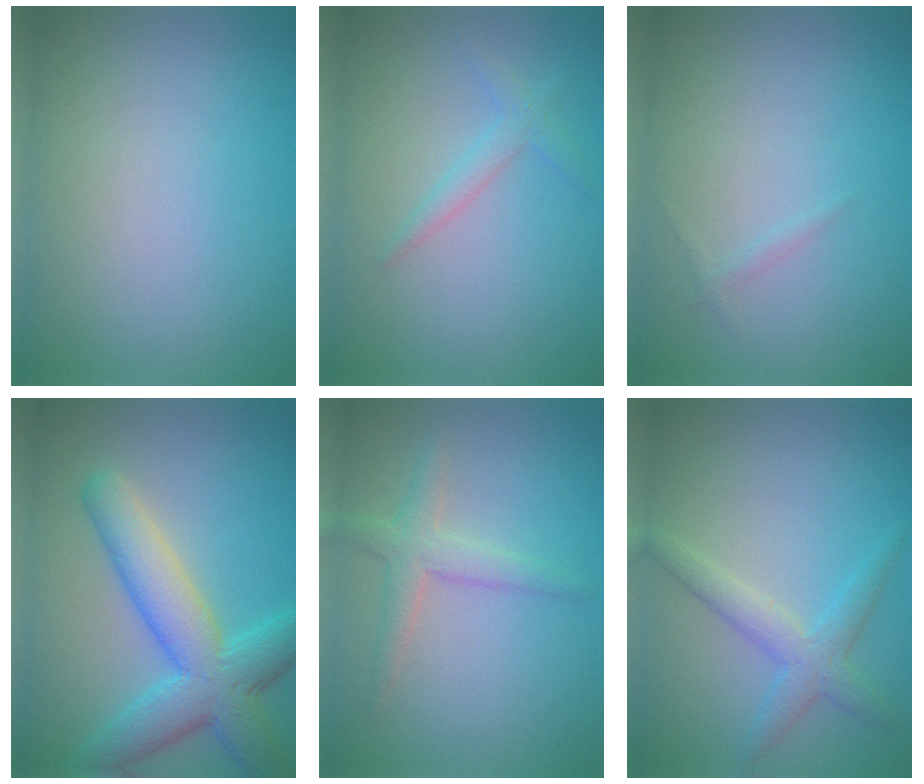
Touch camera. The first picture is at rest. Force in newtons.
{"total": 1.5, "press": 1.5, "slide": 0.1}
{"total": 0.5, "press": 0.5, "slide": 0.1}
{"total": 7.5, "press": 7.5, "slide": 0.2}
{"total": 2.5, "press": 2.5, "slide": 0.2}
{"total": 3.0, "press": 3.0, "slide": 0.1}